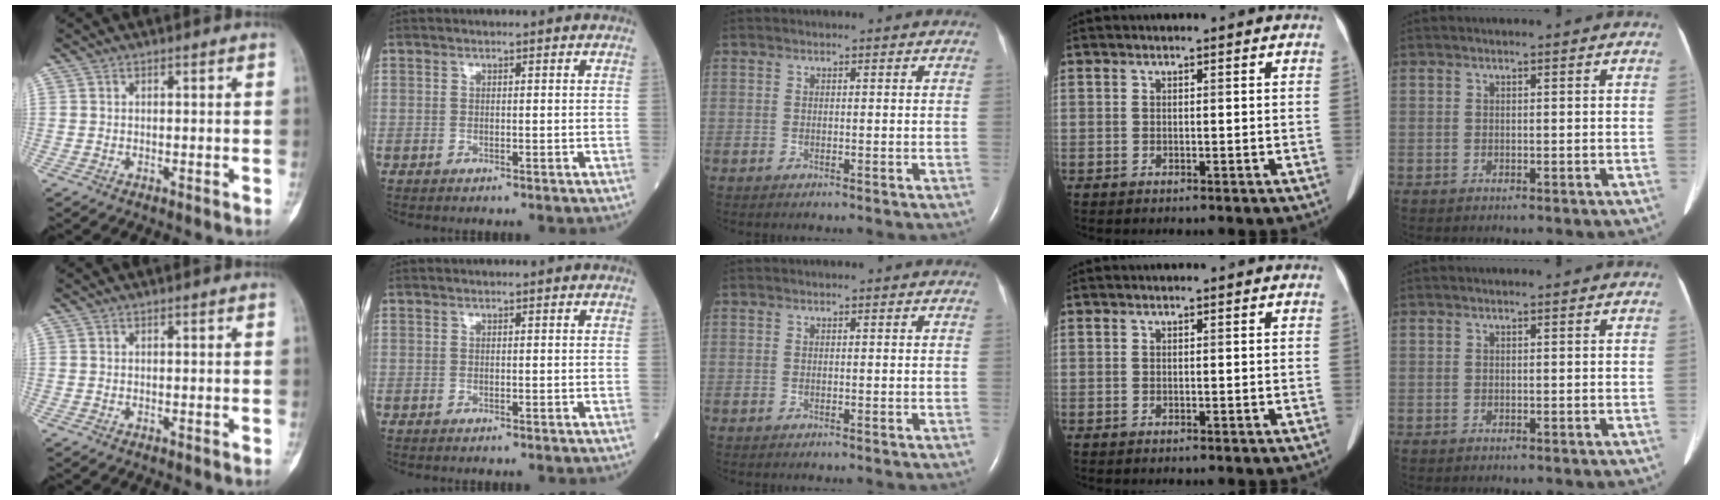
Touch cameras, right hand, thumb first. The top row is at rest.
{}